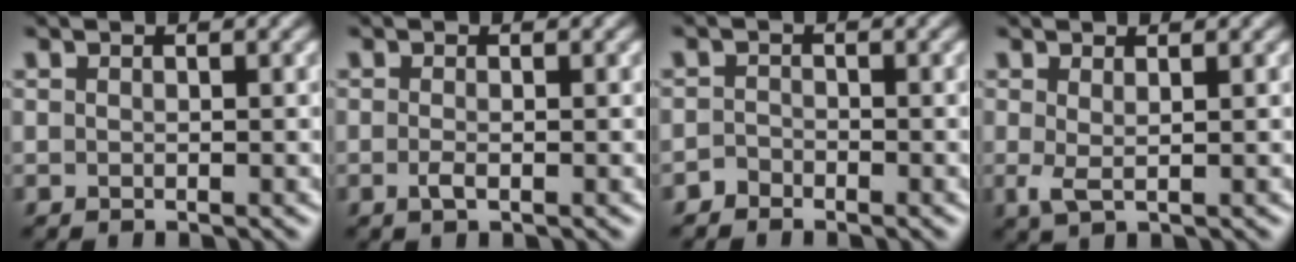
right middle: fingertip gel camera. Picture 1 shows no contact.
{"total": 1.0, "force": [-0.4, 0.2, 0.9], "torque": [-0.023, -0.001, -0.010]}
{"total": 1.1, "force": [-1.0, 0.5, 0.1], "torque": [0.000, 0.006, -0.020]}
{"total": 1.6, "force": [0.3, 0.4, 1.5], "torque": [-0.036, 0.001, 0.007]}